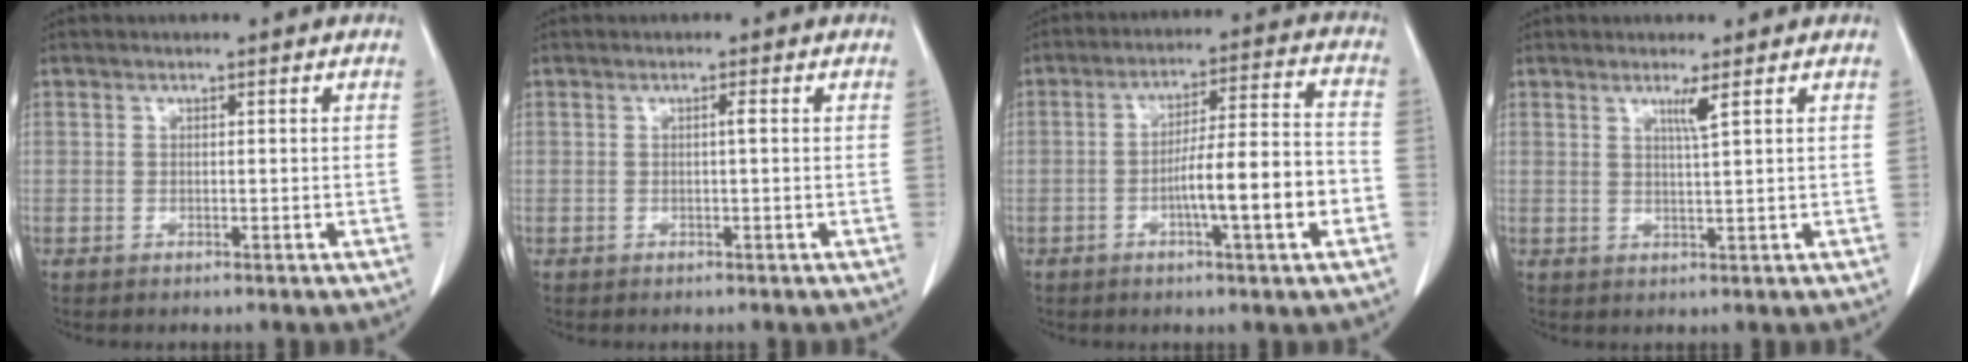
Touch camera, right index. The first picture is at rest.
{"total": 0.7, "force": [0.0, -0.1, 0.7], "torque": [-0.012, 0.001, 0.000]}
{"total": 11.8, "force": [-3.6, 0.7, 11.2], "torque": [-0.178, 0.013, -0.056]}
{"total": 2.3, "force": [1.3, -0.6, 1.8], "torque": [-0.033, -0.008, 0.025]}